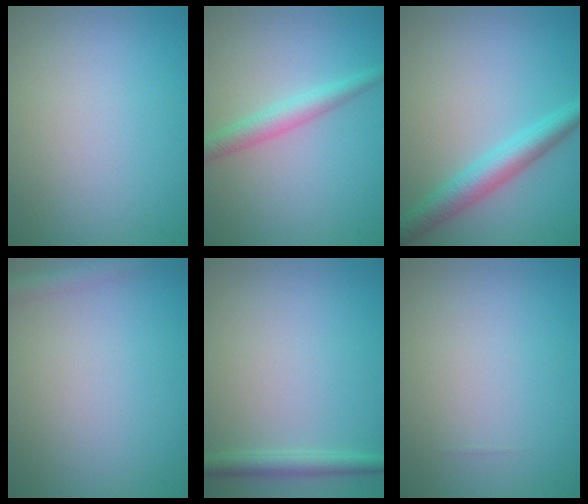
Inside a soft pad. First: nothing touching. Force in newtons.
{"total": 2.6, "press": 2.6, "slide": 0.2}
{"total": 3.7, "press": 3.7, "slide": 0.2}
{"total": 2.1, "press": 2.1, "slide": 0.1}
{"total": 2.0, "press": 2.0, "slide": 0.1}
{"total": 0.0}